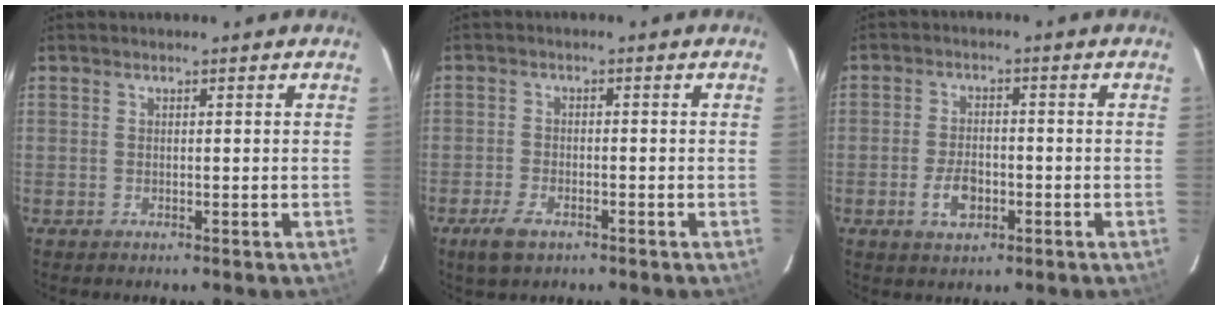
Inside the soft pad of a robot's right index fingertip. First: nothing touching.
{"total": 4.8, "force": [-3.1, 2.4, 2.8], "torque": [-0.077, -0.007, -0.057]}
{"total": 5.6, "force": [-2.1, 3.1, 4.1], "torque": [-0.084, 0.001, -0.034]}